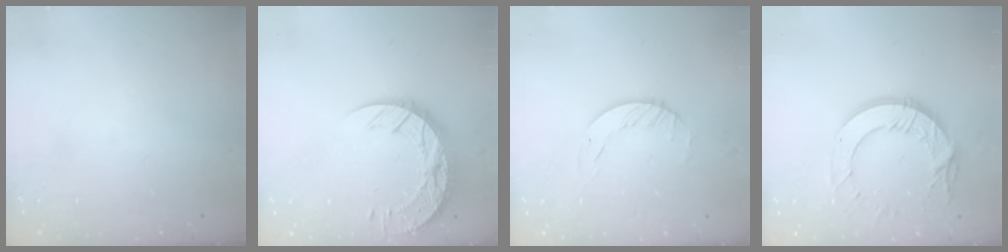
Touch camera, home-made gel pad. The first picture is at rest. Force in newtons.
{"total": 18.1, "press": 18.0, "slide": 1.4}
{"total": 3.5, "press": 3.5, "slide": 0.4}
{"total": 14.5, "press": 14.5, "slide": 1.3}